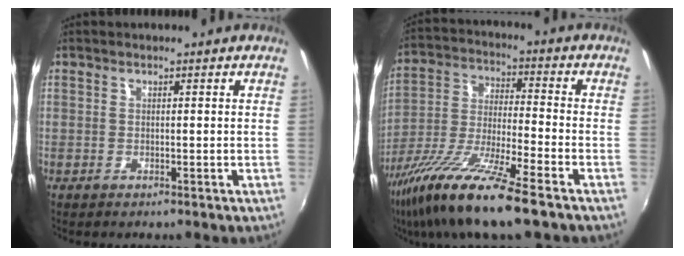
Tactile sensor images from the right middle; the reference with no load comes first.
{"total": 17.2, "force": [-12.1, 1.6, 12.2], "torque": [-0.250, -0.036, -0.222]}